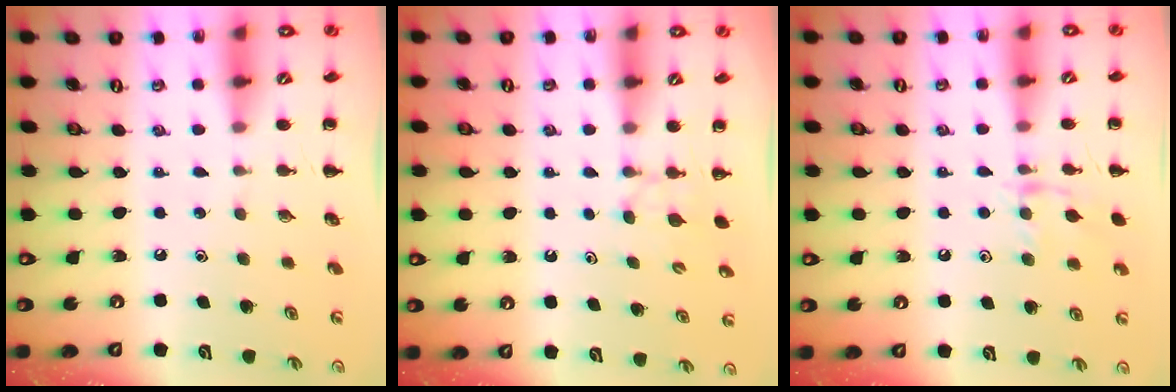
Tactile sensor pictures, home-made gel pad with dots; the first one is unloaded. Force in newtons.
{"total": 2.6, "press": 2.4, "slide": 1.1}
{"total": 9.7, "press": 9.6, "slide": 1.0}